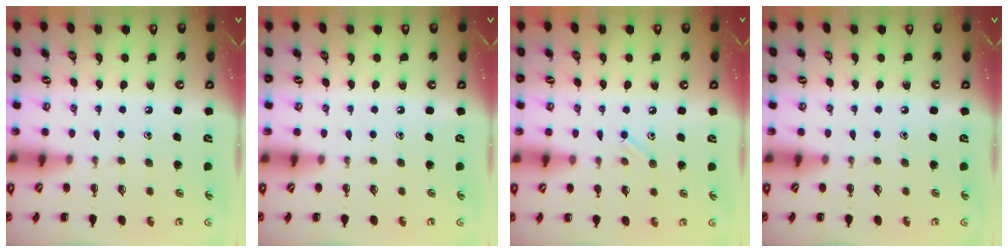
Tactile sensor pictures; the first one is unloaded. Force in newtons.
{"total": 0.0}
{"total": 6.3, "press": 6.1, "slide": 1.7}
{"total": 0.0}